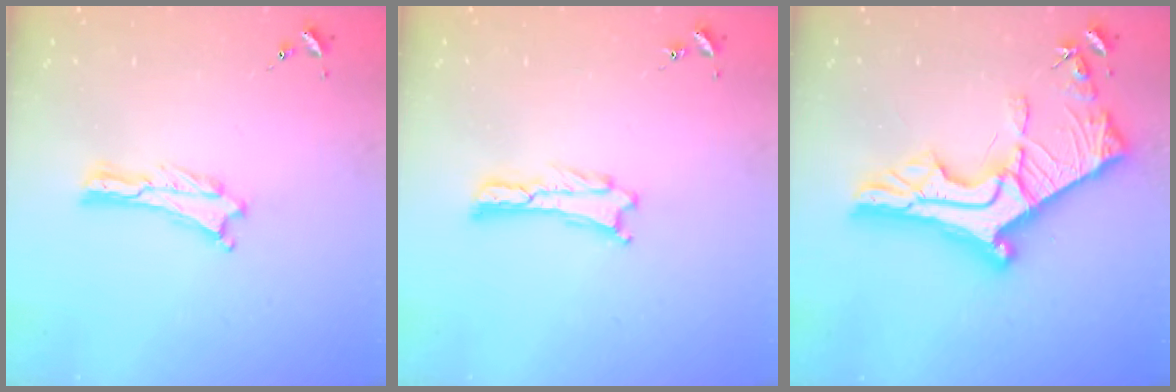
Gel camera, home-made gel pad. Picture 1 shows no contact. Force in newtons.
{"total": 0.0}
{"total": 12.7, "press": 12.6, "slide": 1.3}